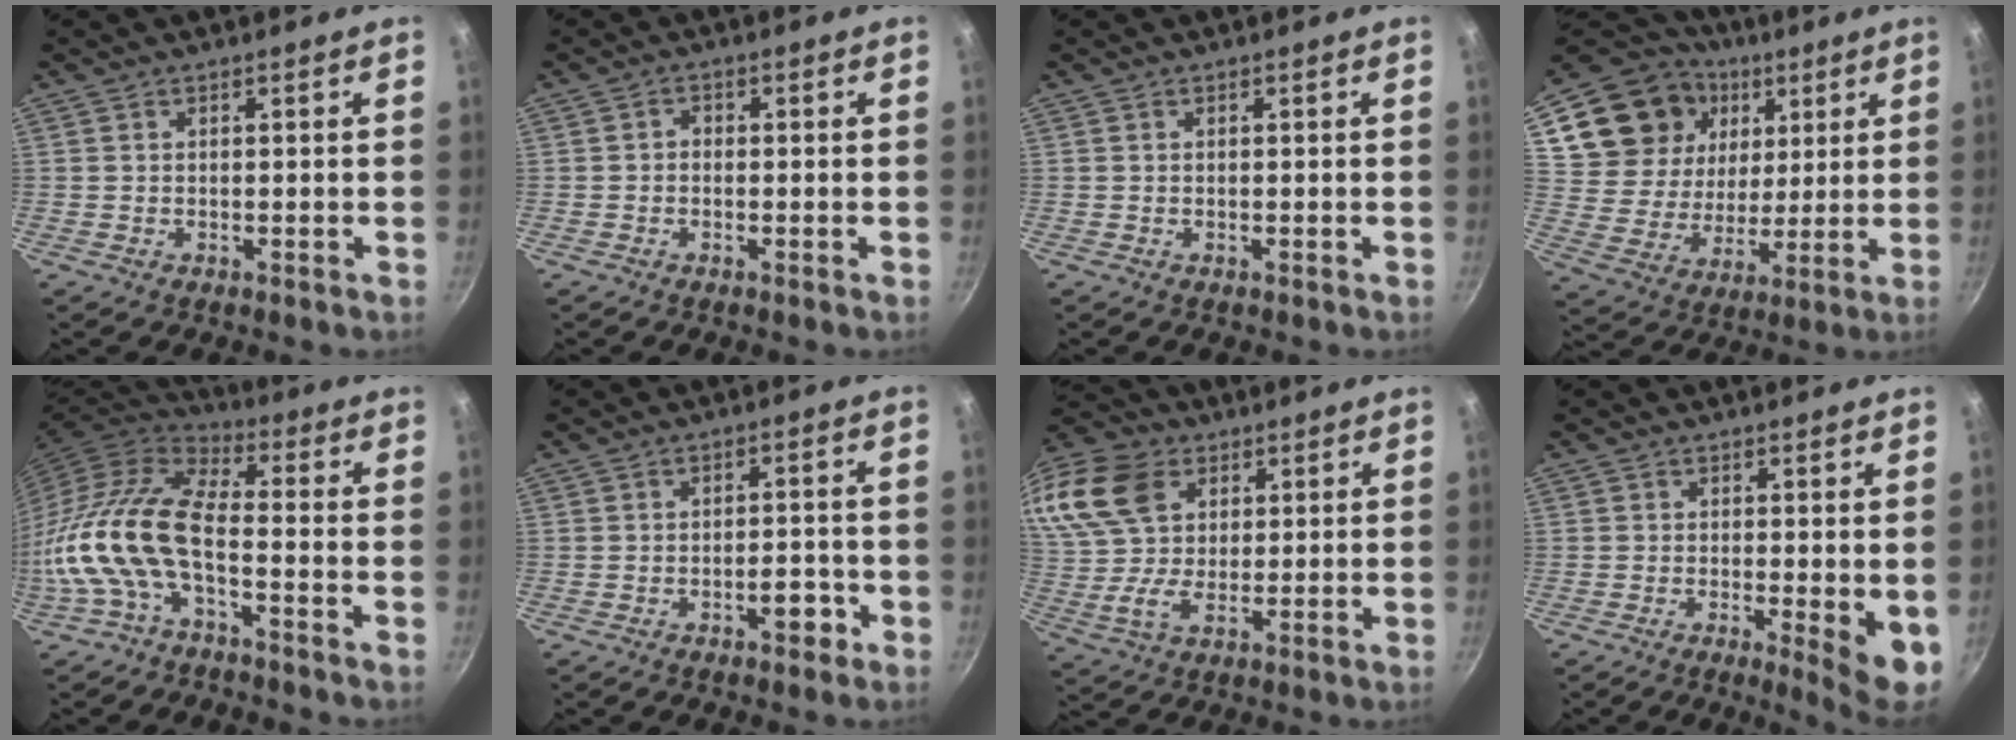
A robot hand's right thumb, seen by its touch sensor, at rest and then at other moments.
{"total": 1.2, "force": [-0.5, 1.0, 0.5], "torque": [-0.007, 0.007, -0.010]}
{"total": 0.0}
{"total": 20.8, "force": [8.4, 16.3, 9.8], "torque": [-0.166, -0.009, 0.156]}
{"total": 14.1, "force": [-3.8, 6.5, 12.0], "torque": [-0.247, 0.036, -0.088]}
{"total": 4.1, "force": [-2.1, 1.9, 2.9], "torque": [-0.020, 0.020, -0.029]}
{"total": 20.0, "force": [8.4, 14.0, 11.6], "torque": [-0.255, 0.009, 0.152]}
{"total": 6.1, "force": [-0.5, 1.6, 5.9], "torque": [-0.071, -0.015, -0.004]}